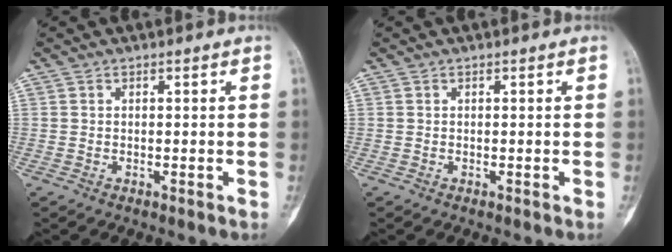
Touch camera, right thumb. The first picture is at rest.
{"total": 0.0}